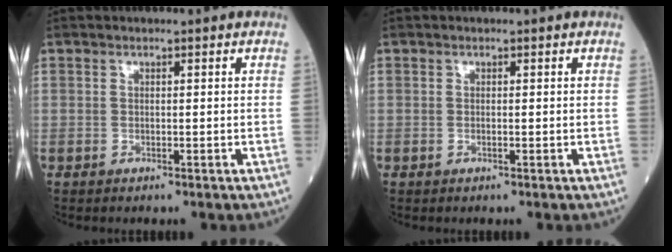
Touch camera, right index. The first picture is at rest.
{"total": 0.0}